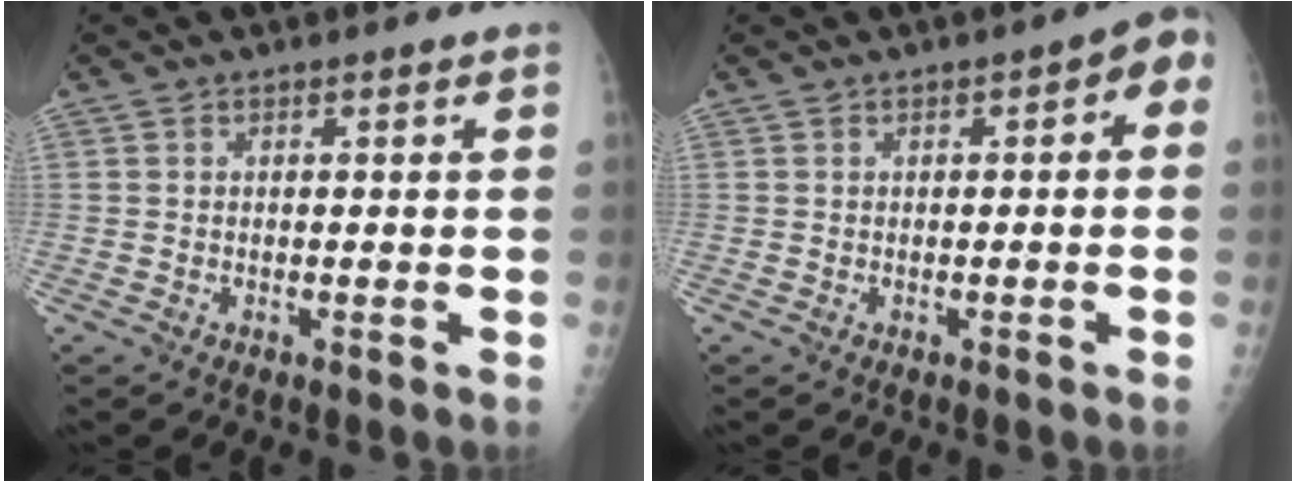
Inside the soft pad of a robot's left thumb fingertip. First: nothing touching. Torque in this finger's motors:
{"motor_torque": [-0.14, 0.27, -0.03, 0.08, 0.03]}